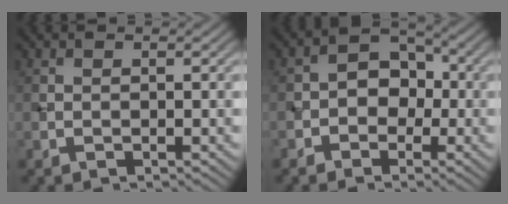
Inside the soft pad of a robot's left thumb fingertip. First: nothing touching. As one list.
[{"total": 4.3, "force": [-1.3, 3.4, 2.4], "torque": [-0.023, 0.008, -0.034]}]